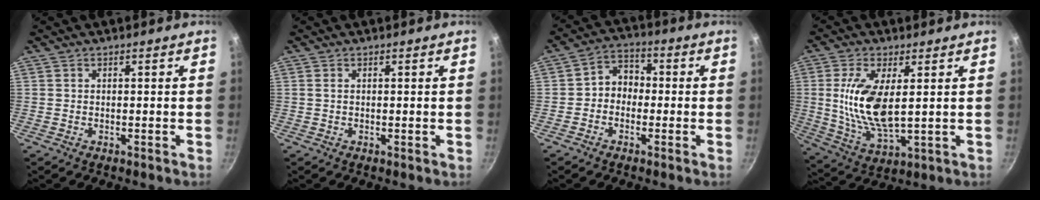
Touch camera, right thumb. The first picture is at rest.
{"total": 0.5, "force": [0.2, 0.1, 0.5], "torque": [-0.010, 0.000, 0.002]}
{"total": 5.7, "force": [-0.9, 4.7, 3.2], "torque": [-0.020, 0.023, -0.031]}
{"total": 13.0, "force": [2.0, 5.7, 11.6], "torque": [-0.228, -0.015, 0.044]}